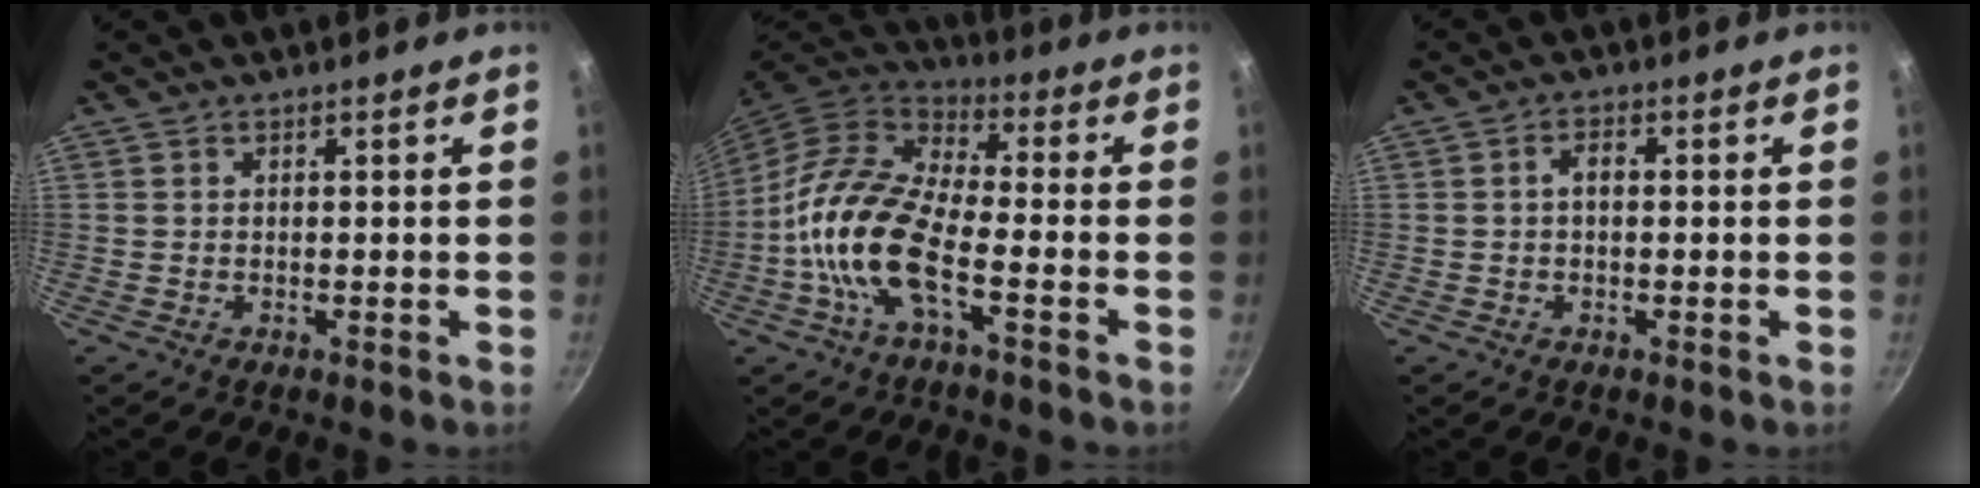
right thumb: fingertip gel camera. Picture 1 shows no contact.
{"total": 15.0, "force": [-4.5, 6.2, 12.9], "torque": [-0.247, 0.035, -0.103]}
{"total": 2.2, "force": [0.0, 1.3, 1.7], "torque": [-0.031, 0.012, -0.002]}